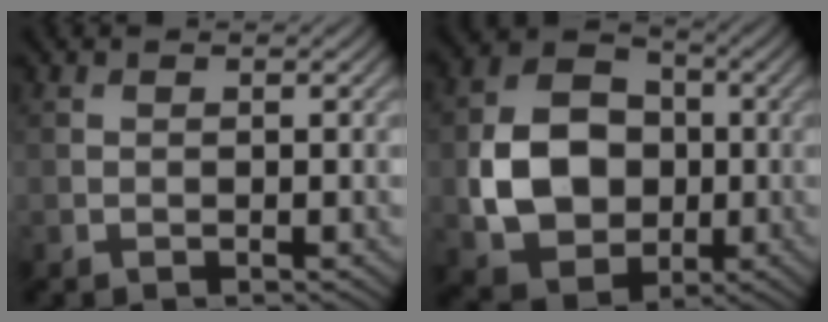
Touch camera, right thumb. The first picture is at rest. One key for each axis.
{"total": 10.7, "fx": -1.1, "fy": 8.6, "fz": 6.4, "tx": -0.143, "ty": 0.000, "tz": -0.025}